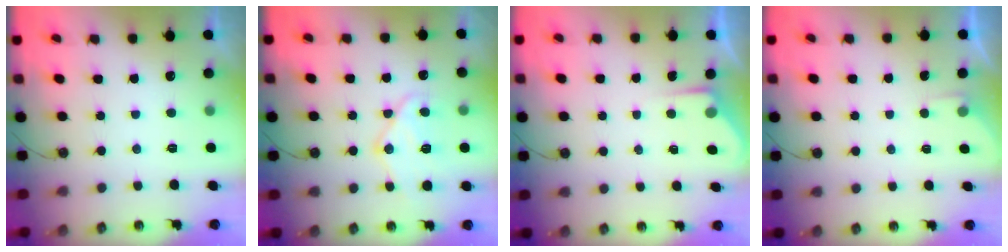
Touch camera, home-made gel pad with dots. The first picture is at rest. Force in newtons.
{"total": 13.3, "press": 13.3, "slide": 1.0}
{"total": 2.8, "press": 2.8, "slide": 0.4}
{"total": 2.0, "press": 2.0, "slide": 0.4}